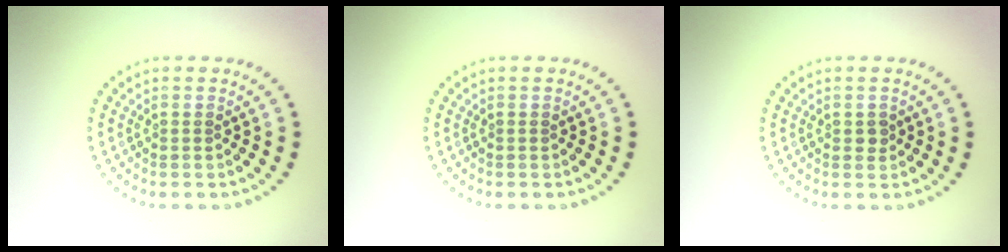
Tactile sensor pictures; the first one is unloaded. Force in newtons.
{"total": 0.0}
{"total": 0.9, "press": 0.9, "slide": 0.1}